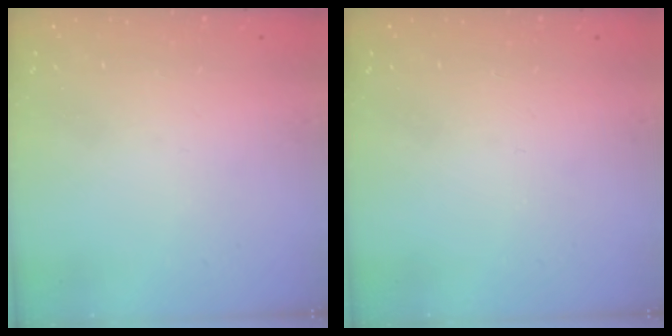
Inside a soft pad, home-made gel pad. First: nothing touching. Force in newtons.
{"total": 0.0}